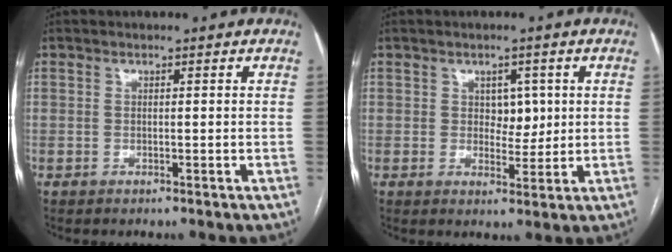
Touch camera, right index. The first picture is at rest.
{"total": 3.4, "force": [0.8, 2.3, 2.4], "torque": [-0.027, 0.002, 0.015]}